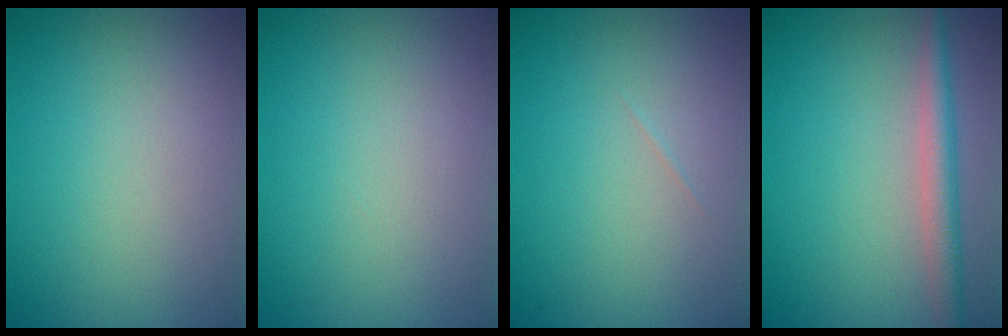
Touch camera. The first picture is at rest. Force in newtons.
{"total": 0.0}
{"total": 0.0}
{"total": 3.0, "press": 3.0, "slide": 0.1}